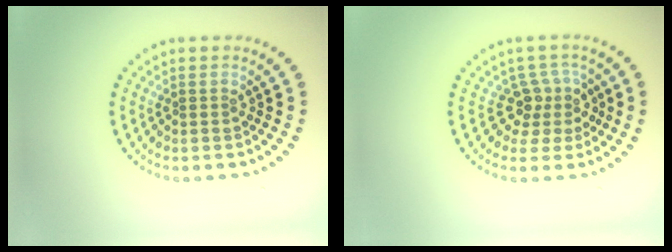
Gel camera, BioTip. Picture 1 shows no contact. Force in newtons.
{"total": 2.8, "press": 2.1, "slide": 1.9}